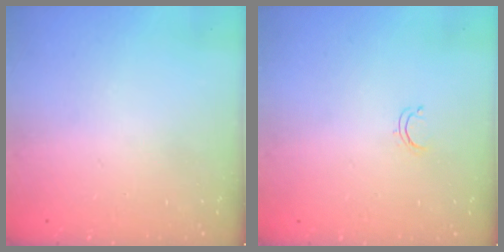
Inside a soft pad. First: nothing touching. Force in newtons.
{"total": 2.4, "press": 2.4, "slide": 0.2}